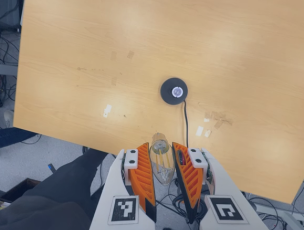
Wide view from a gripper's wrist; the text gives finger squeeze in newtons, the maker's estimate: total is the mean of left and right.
{"total": 9.3, "left": 8.9, "right": 9.7}